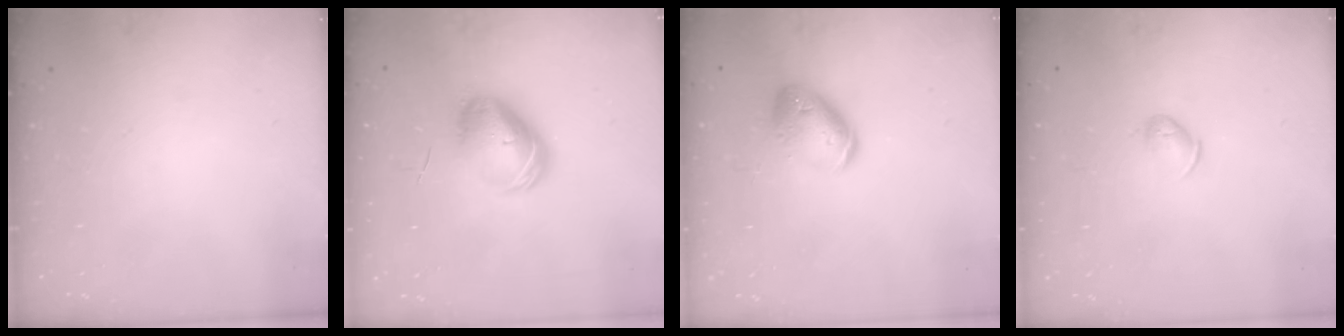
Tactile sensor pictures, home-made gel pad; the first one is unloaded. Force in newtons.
{"total": 9.3, "press": 9.2, "slide": 1.3}
{"total": 12.5, "press": 12.3, "slide": 2.2}
{"total": 6.0, "press": 5.9, "slide": 0.9}